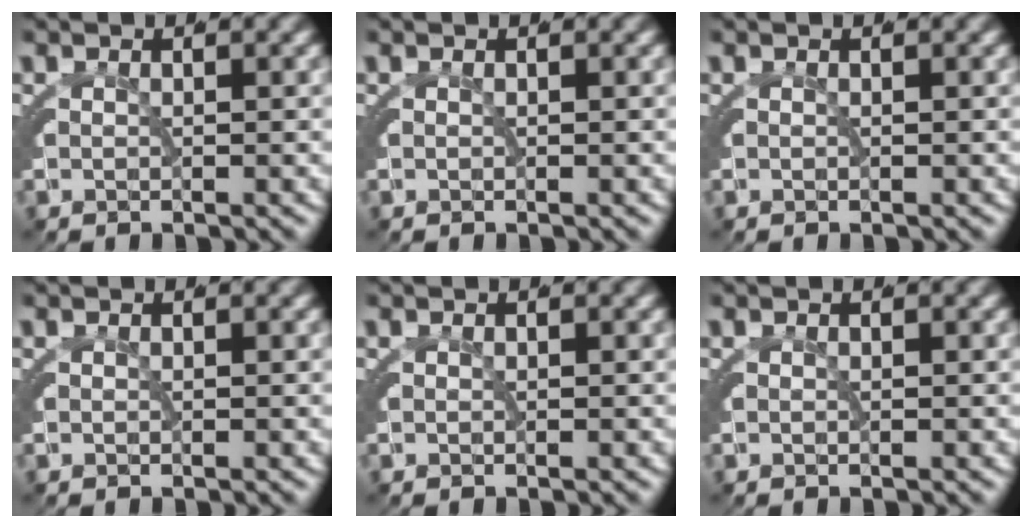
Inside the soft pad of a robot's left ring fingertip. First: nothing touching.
{"total": 0.0}
{"total": 0.0}
{"total": 0.0}
{"total": 0.0}
{"total": 0.0}